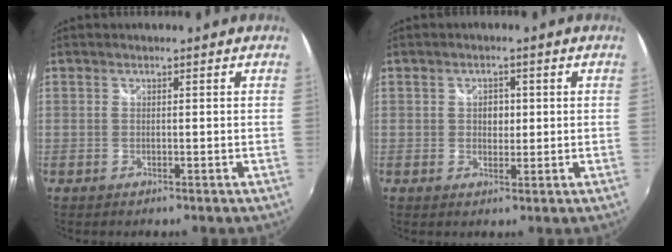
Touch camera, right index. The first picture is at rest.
{"total": 2.6, "force": [0.2, 2.1, 1.4], "torque": [-0.018, 0.005, 0.002]}